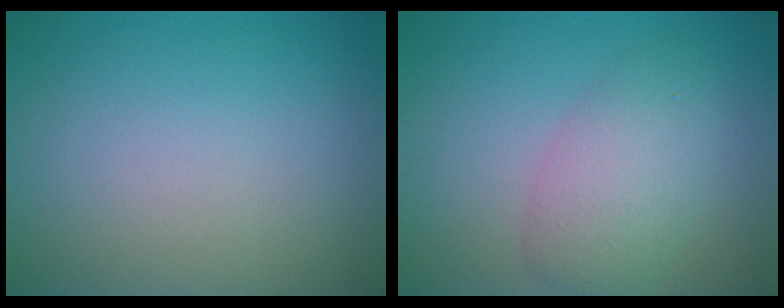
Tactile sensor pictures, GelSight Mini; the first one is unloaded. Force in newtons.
{"total": 4.0, "press": 4.0, "slide": 0.3}